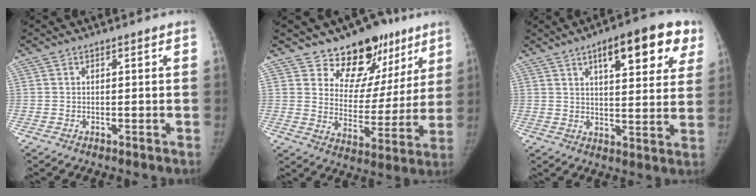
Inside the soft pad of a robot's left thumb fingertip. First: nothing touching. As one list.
[{"total": 16.0, "force": [11.3, 9.8, 5.7], "torque": [-0.016, -0.068, 0.162]}, {"total": 16.2, "force": [8.2, 6.2, 12.5], "torque": [-0.123, -0.018, 0.107]}]